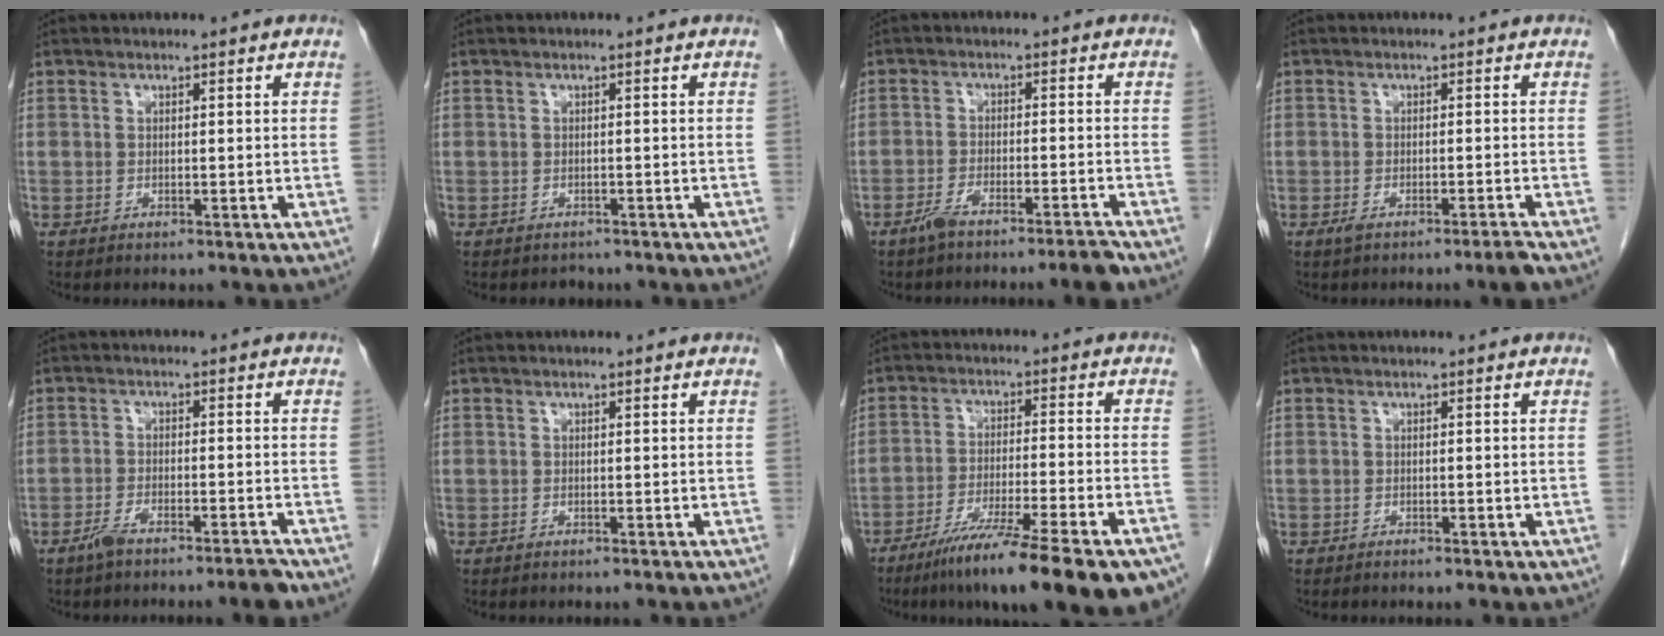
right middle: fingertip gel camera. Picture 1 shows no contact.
{"total": 1.3, "force": [-1.1, 0.7, -0.1], "torque": [-0.008, -0.002, -0.017]}
{"total": 5.2, "force": [-4.2, -0.3, 3.0], "torque": [-0.050, -0.001, -0.076]}
{"total": 2.8, "force": [-2.1, -0.5, 1.9], "torque": [-0.034, -0.003, -0.036]}
{"total": 4.5, "force": [-3.7, 0.1, 2.6], "torque": [-0.043, 0.000, -0.066]}
{"total": 0.0}
{"total": 20.2, "force": [-14.7, 1.5, 13.8], "torque": [-0.153, -0.029, -0.226]}
{"total": 0.8, "force": [-0.6, 0.2, 0.6], "torque": [-0.012, -0.001, -0.005]}